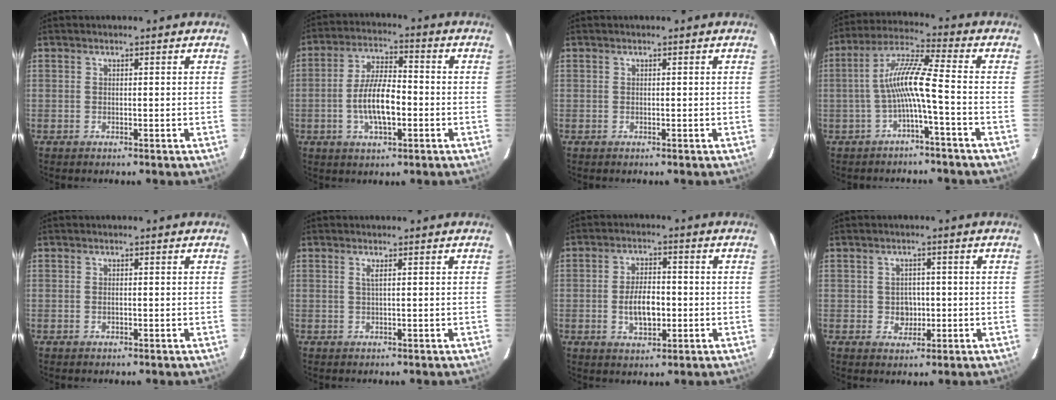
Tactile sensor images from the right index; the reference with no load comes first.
{"total": 9.5, "force": [-2.3, 3.6, 8.5], "torque": [-0.168, 0.003, -0.039]}
{"total": 0.0}
{"total": 8.3, "force": [-2.6, -0.3, 7.9], "torque": [-0.173, 0.017, -0.048]}
{"total": 0.6, "force": [-0.2, 0.4, 0.5], "torque": [-0.009, 0.001, -0.002]}
{"total": 1.0, "force": [0.3, -0.3, 0.9], "torque": [-0.019, 0.000, 0.004]}
{"total": 6.8, "force": [-1.3, 3.5, 5.6], "torque": [-0.110, 0.001, -0.017]}
{"total": 3.4, "force": [-0.4, 3.2, 1.3], "torque": [-0.024, 0.008, 0.001]}